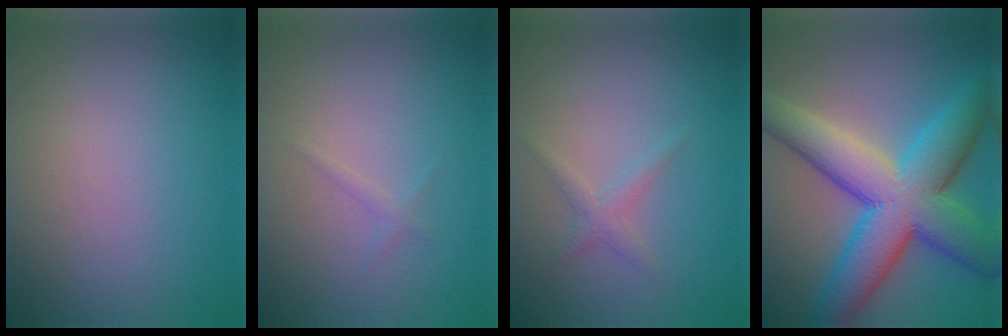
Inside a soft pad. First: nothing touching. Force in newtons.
{"total": 1.2, "press": 1.2, "slide": 0.2}
{"total": 1.2, "press": 1.2, "slide": 0.1}
{"total": 11.4, "press": 11.4, "slide": 0.1}